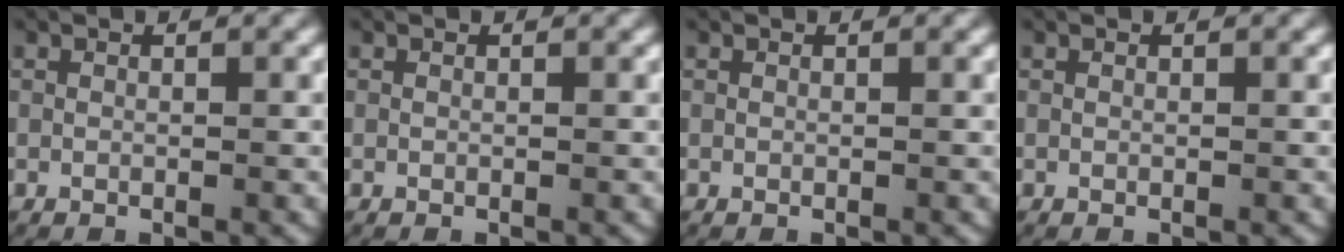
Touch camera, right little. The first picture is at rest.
{"total": 0.0}
{"total": 0.0}
{"total": 0.0}